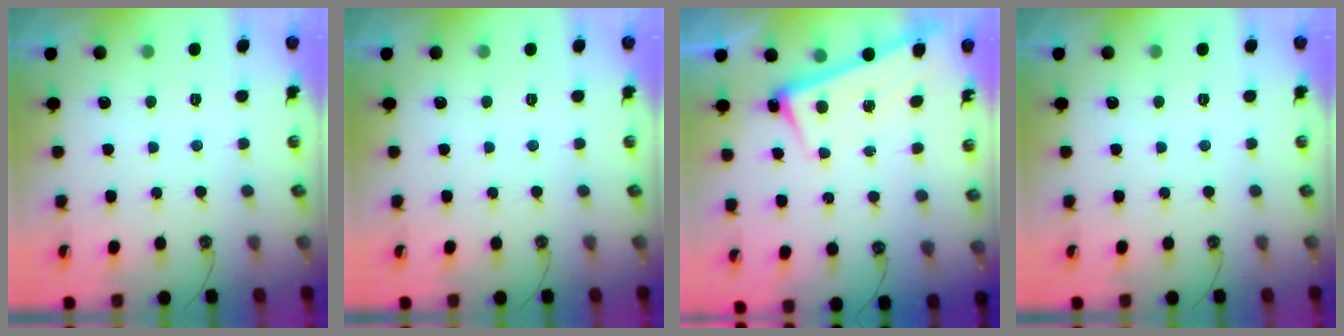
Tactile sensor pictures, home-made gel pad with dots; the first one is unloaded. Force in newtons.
{"total": 0.0}
{"total": 2.5, "press": 2.4, "slide": 0.6}
{"total": 0.0}